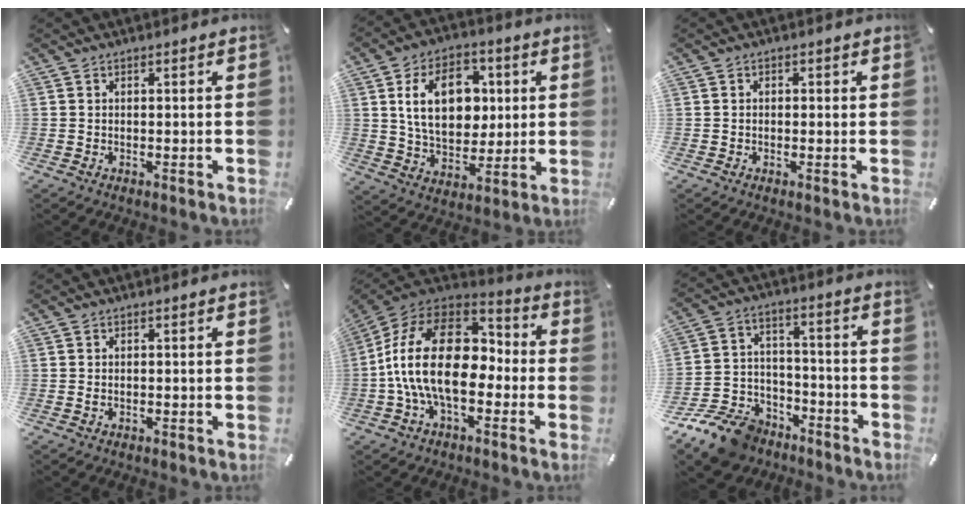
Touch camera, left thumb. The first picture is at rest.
{"total": 16.0, "force": [3.2, 11.3, 10.8], "torque": [-0.183, 0.012, 0.056]}
{"total": 1.0, "force": [-0.3, 0.8, 0.6], "torque": [-0.011, 0.004, -0.007]}
{"total": 0.8, "force": [-0.2, 0.4, 0.6], "torque": [-0.012, -0.001, -0.004]}
{"total": 22.7, "force": [-2.4, 13.7, 18.0], "torque": [-0.355, 0.028, -0.034]}
{"total": 13.7, "force": [-10.0, 8.1, 4.7], "torque": [-0.089, 0.062, -0.174]}